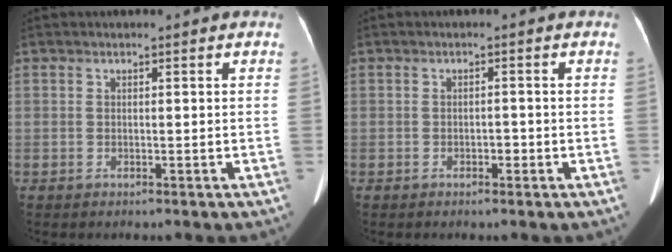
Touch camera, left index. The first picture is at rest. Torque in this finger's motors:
{"motor_torque": [-0.08, 0.01, 0.00, -0.01]}